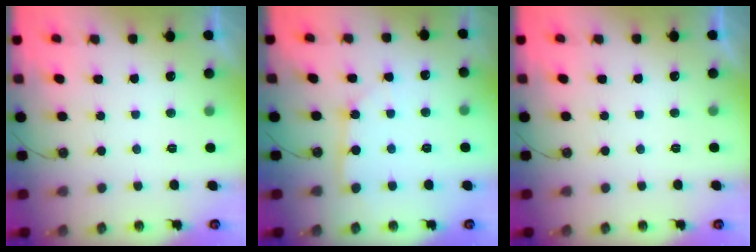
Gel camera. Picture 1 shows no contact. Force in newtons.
{"total": 3.8, "press": 3.8, "slide": 0.3}
{"total": 0.0}